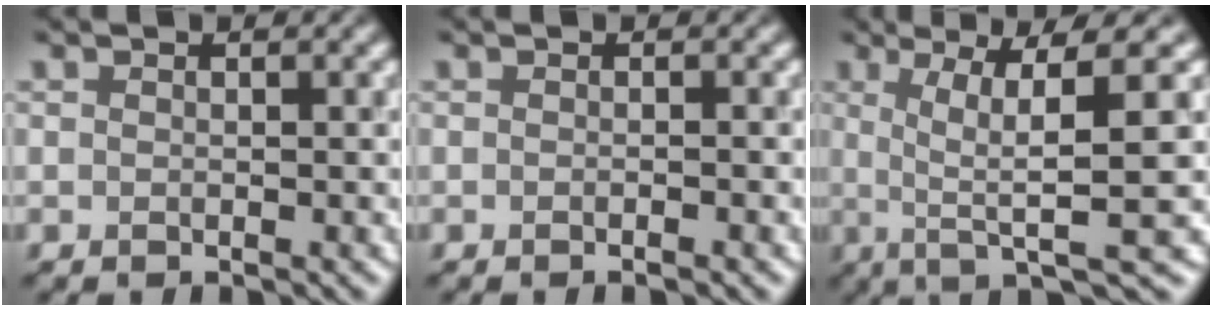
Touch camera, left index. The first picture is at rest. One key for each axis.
{"total": 1.0, "fx": -0.2, "fy": 0.4, "fz": 0.9, "tx": 0.007, "ty": 0.003, "tz": -0.013}
{"total": 7.8, "fx": 0.4, "fy": 1.0, "fz": 7.7, "tx": -0.109, "ty": 0.017, "tz": 0.018}